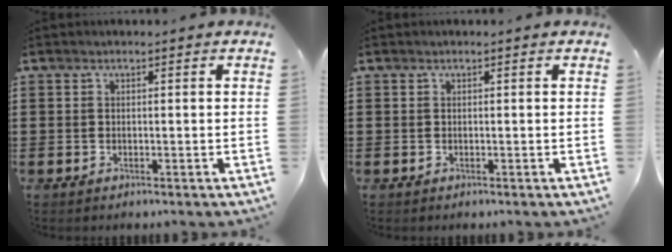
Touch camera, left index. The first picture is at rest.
{"total": 0.0}